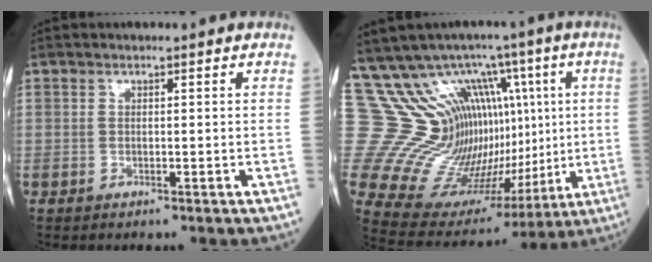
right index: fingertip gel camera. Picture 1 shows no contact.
{"total": 19.4, "force": [5.8, 13.8, 12.4], "torque": [-0.209, 0.073, 0.139]}